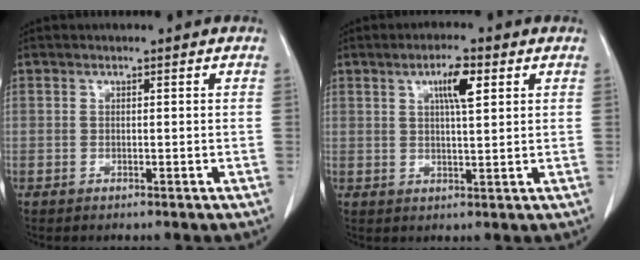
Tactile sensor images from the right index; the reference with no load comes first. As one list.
[{"total": 5.4, "force": [2.3, 1.3, 4.8], "torque": [-0.082, 0.005, 0.038]}]